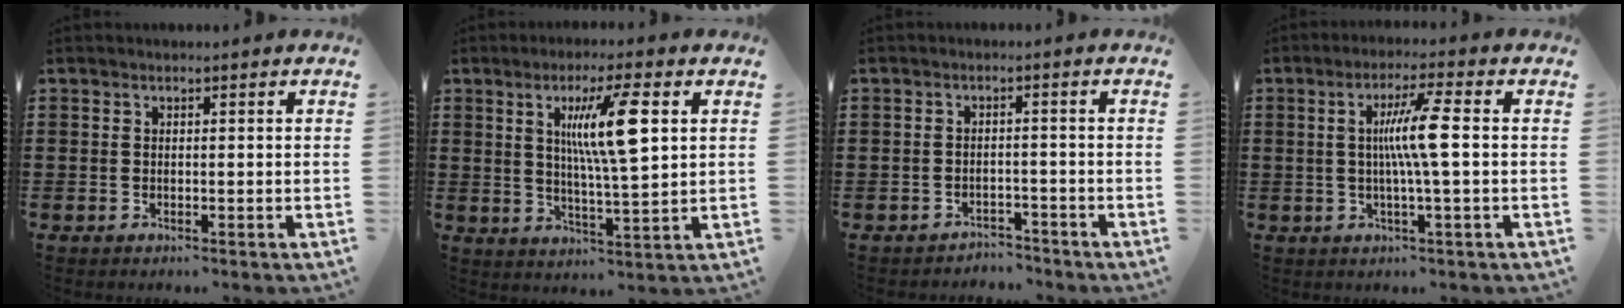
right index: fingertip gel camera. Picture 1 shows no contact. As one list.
[{"total": 9.9, "force": [3.2, 1.6, 9.3], "torque": [-0.175, 0.003, 0.048]}, {"total": 2.4, "force": [-2.4, 0.4, -0.3], "torque": [-0.004, 0.003, -0.054]}, {"total": 7.1, "force": [0.3, -0.2, 7.0], "torque": [-0.131, -0.002, -0.003]}]